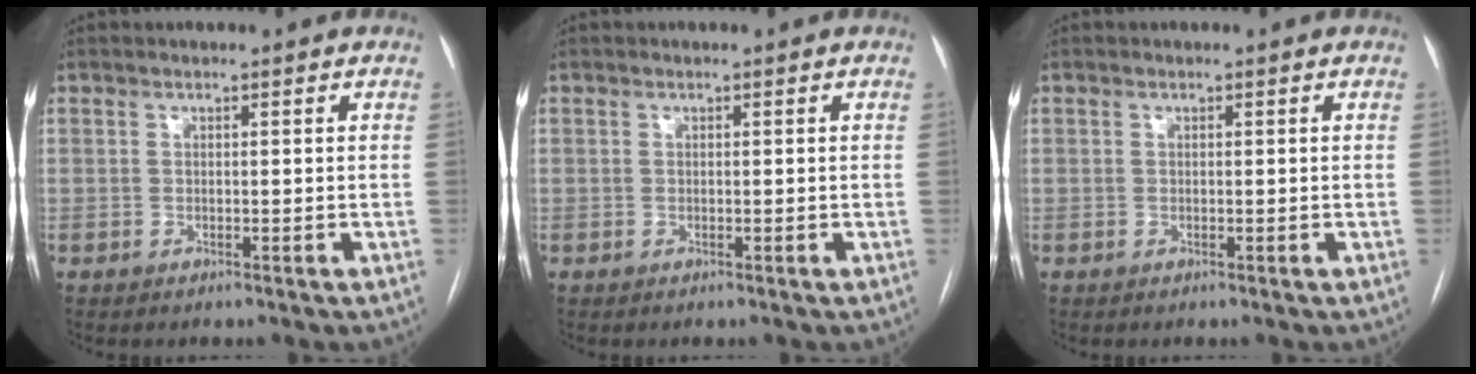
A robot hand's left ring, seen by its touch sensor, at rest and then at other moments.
{"total": 0.0}
{"total": 0.0}